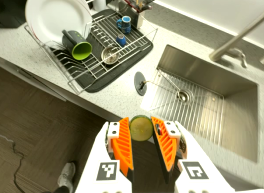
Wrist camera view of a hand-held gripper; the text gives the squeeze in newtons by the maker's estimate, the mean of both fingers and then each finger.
{"total": 7.2, "left": 7.0, "right": 7.3}